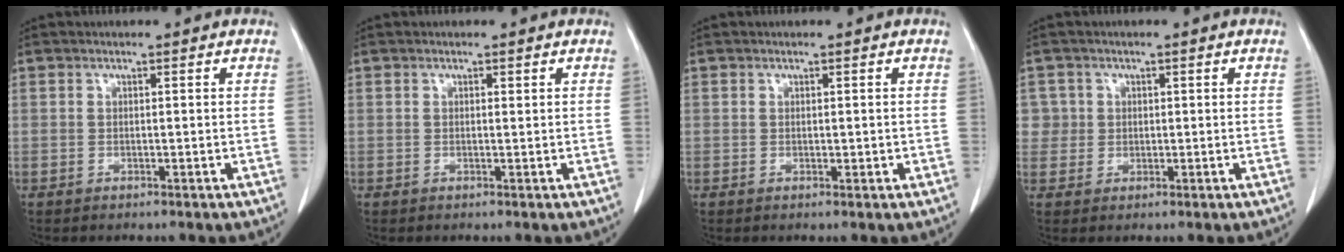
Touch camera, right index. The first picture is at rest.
{"total": 0.0}
{"total": 0.8, "force": [0.0, 0.5, 0.6], "torque": [-0.006, -0.001, 0.003]}
{"total": 2.9, "force": [0.7, 2.8, -0.3], "torque": [0.027, 0.005, 0.007]}